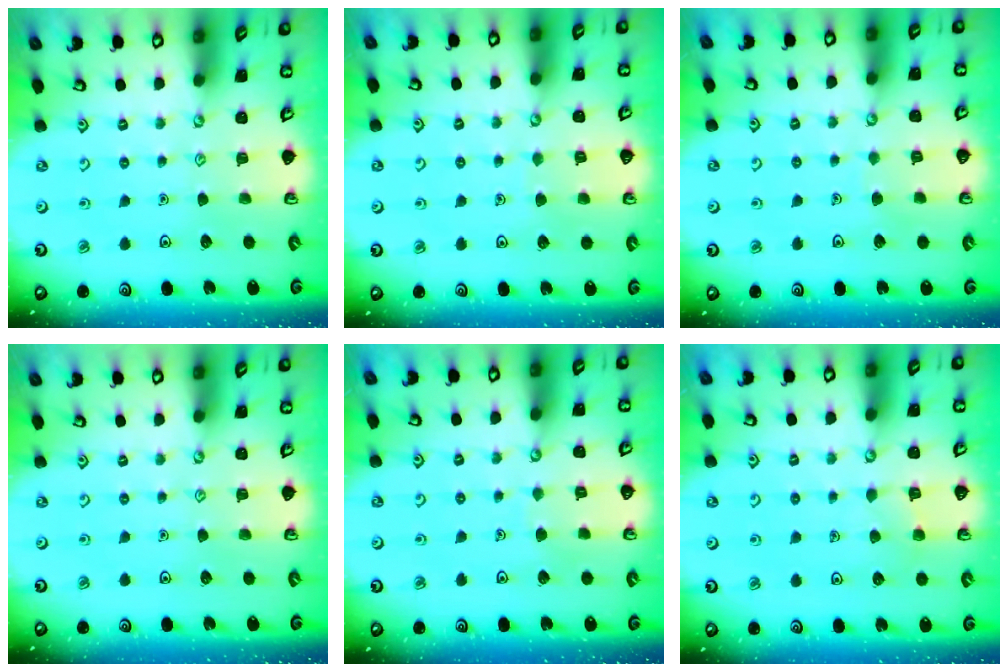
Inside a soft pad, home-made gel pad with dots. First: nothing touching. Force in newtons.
{"total": 3.2, "press": 3.2, "slide": 0.2}
{"total": 2.4, "press": 2.4, "slide": 0.2}
{"total": 0.0}
{"total": 3.6, "press": 3.6, "slide": 0.3}
{"total": 4.9, "press": 4.8, "slide": 0.4}